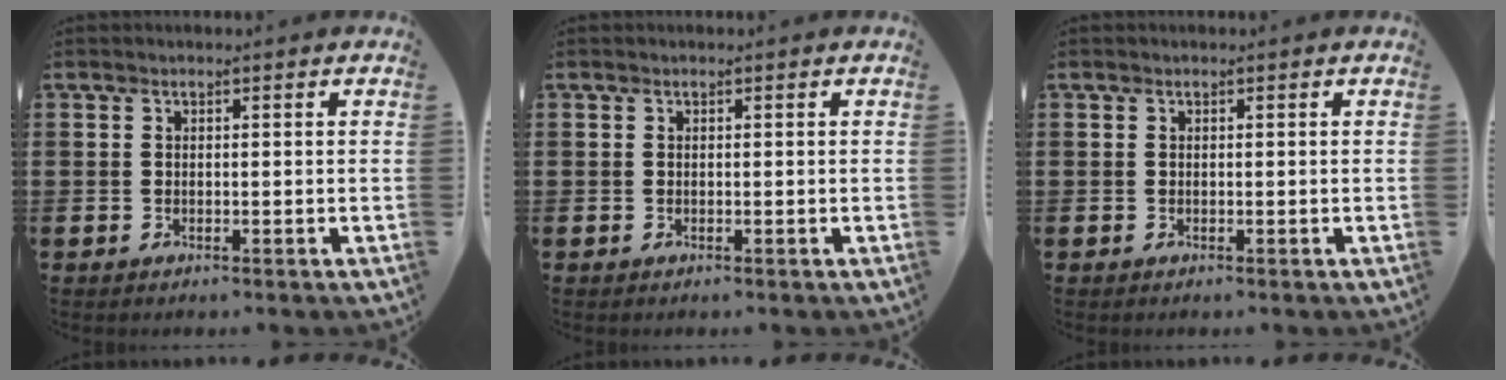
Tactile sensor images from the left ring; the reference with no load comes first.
{"total": 0.0}
{"total": 0.0}